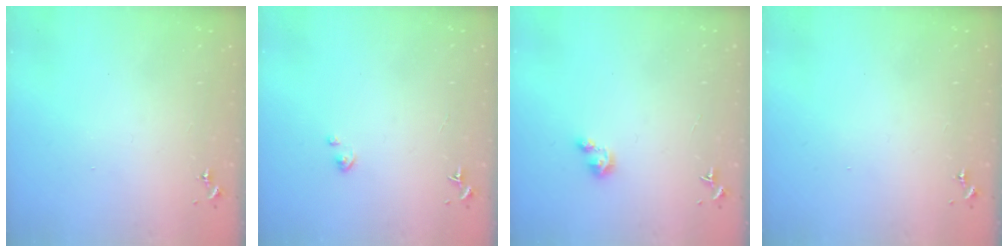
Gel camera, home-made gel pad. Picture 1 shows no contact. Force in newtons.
{"total": 0.9, "press": 0.8, "slide": 0.2}
{"total": 3.4, "press": 3.3, "slide": 0.7}
{"total": 0.0}